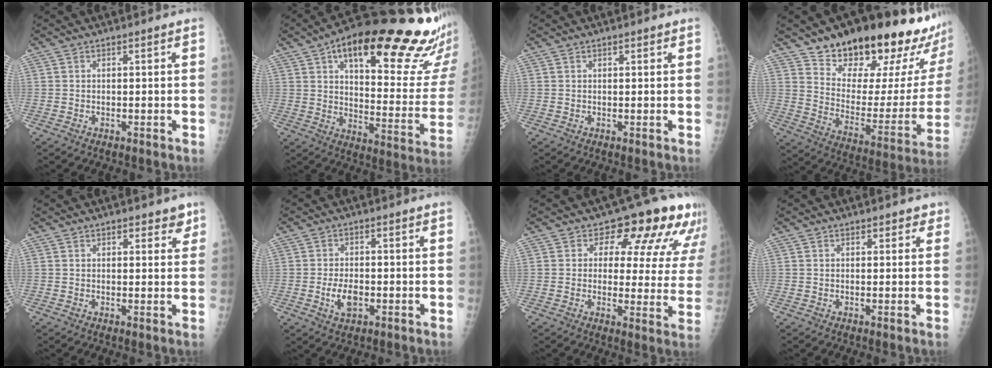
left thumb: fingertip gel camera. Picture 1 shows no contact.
{"total": 30.3, "force": [18.2, 8.7, 22.6], "torque": [-0.282, -0.047, 0.253]}
{"total": 0.7, "force": [0.5, 0.3, 0.3], "torque": [-0.001, -0.002, 0.004]}
{"total": 27.9, "force": [21.6, 9.3, 14.9], "torque": [-0.185, -0.121, 0.303]}
{"total": 3.3, "force": [2.4, 1.8, 1.5], "torque": [0.009, -0.011, 0.029]}
{"total": 4.8, "force": [-1.3, 2.7, 3.7], "torque": [-0.066, 0.002, -0.020]}
{"total": 14.7, "force": [9.2, 8.0, 8.2], "torque": [-0.042, -0.039, 0.092]}
{"total": 1.9, "force": [1.3, 1.2, 0.5], "torque": [0.019, -0.004, 0.010]}